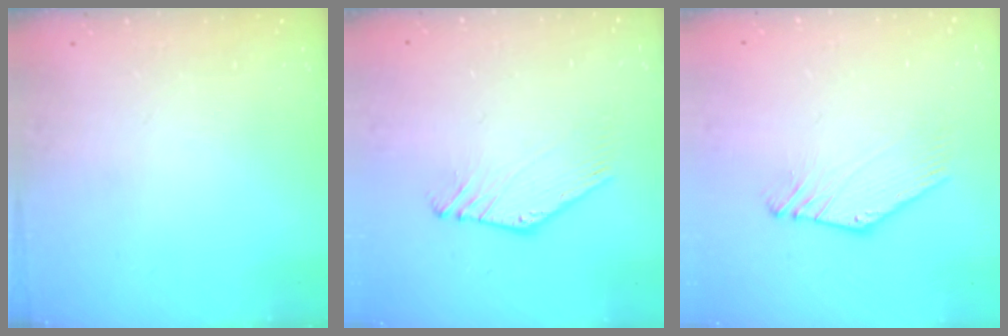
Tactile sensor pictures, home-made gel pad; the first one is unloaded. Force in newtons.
{"total": 2.1, "press": 2.1, "slide": 0.1}
{"total": 2.0, "press": 2.0, "slide": 0.0}